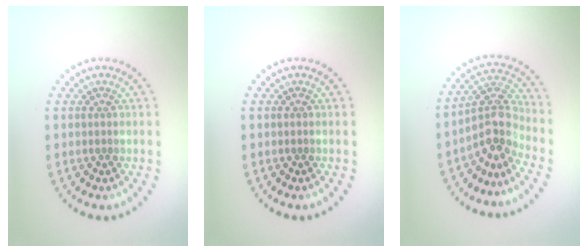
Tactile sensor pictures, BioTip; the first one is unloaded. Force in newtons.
{"total": 0.0}
{"total": 4.0, "press": 2.9, "slide": 2.8}